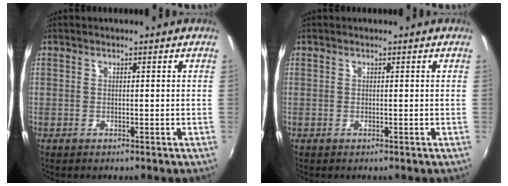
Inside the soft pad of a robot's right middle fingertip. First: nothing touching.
{"total": 0.0}